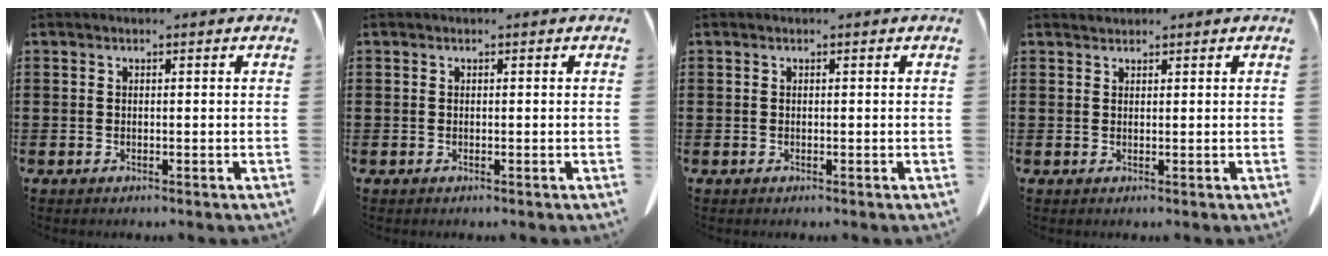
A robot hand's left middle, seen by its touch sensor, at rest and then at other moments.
{"total": 0.0}
{"total": 0.0}
{"total": 0.8, "force": [0.8, 0.2, 0.0], "torque": [-0.002, -0.001, 0.017]}